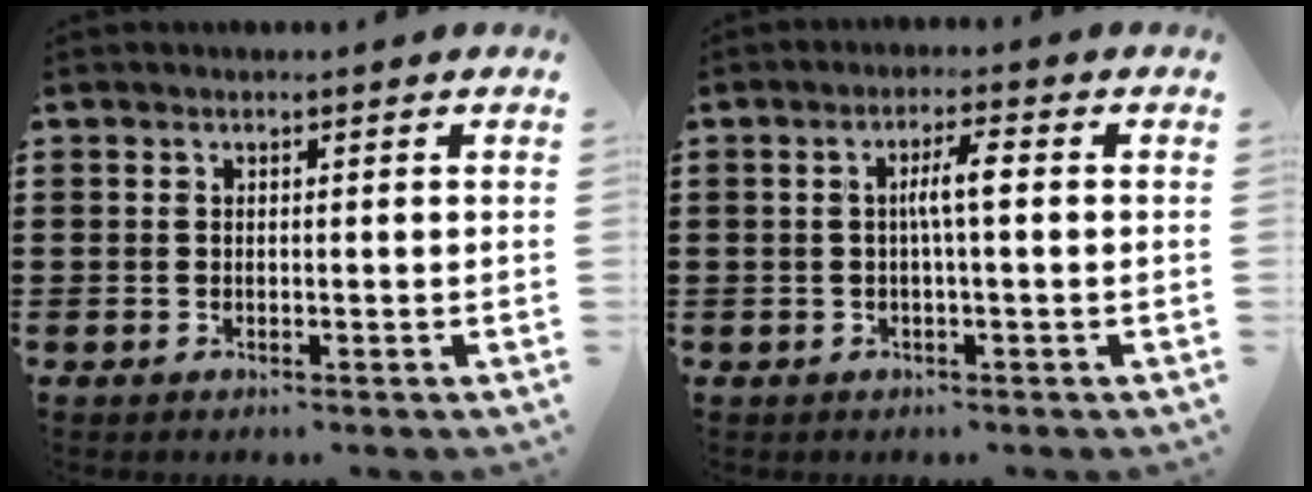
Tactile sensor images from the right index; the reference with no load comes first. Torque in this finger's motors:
{"motor_torque": [0.68, -0.32, 0.27, 0.07]}